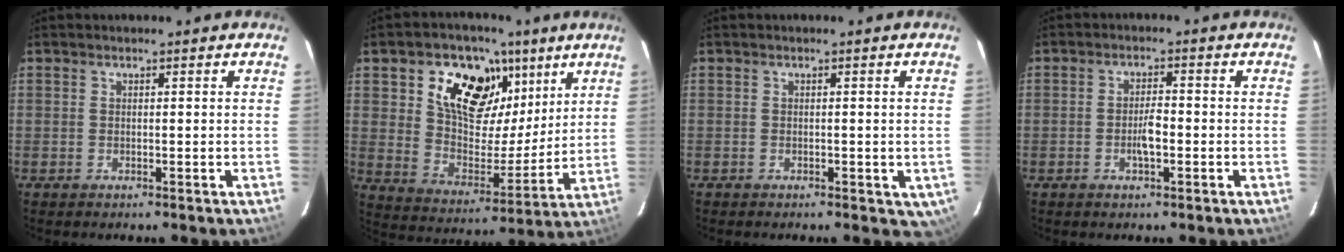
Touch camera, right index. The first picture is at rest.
{"total": 17.5, "force": [8.8, 11.9, 9.2], "torque": [-0.175, 0.018, 0.162]}
{"total": 3.0, "force": [-1.1, 2.3, 1.7], "torque": [-0.010, 0.006, -0.003]}
{"total": 3.4, "force": [-1.1, 1.0, 3.0], "torque": [-0.055, 0.001, -0.018]}